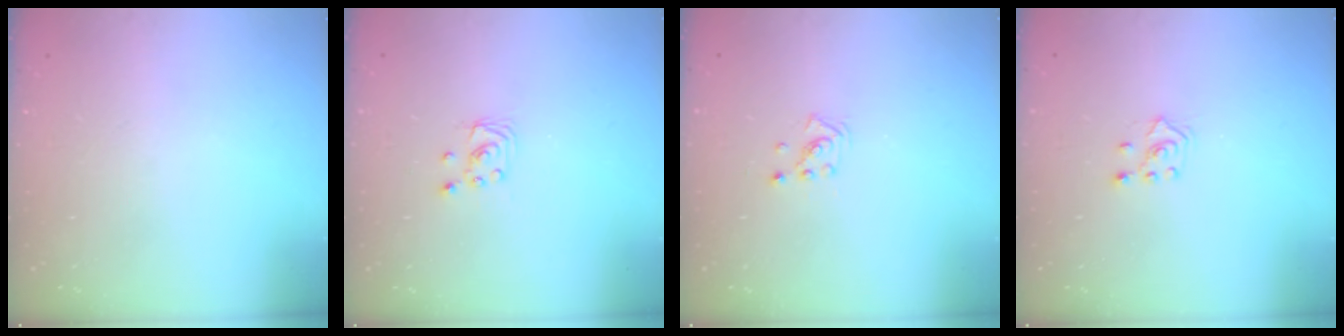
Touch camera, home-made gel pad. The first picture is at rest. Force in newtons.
{"total": 2.2, "press": 2.2, "slide": 0.2}
{"total": 1.9, "press": 1.9, "slide": 0.1}
{"total": 4.0, "press": 3.9, "slide": 1.0}